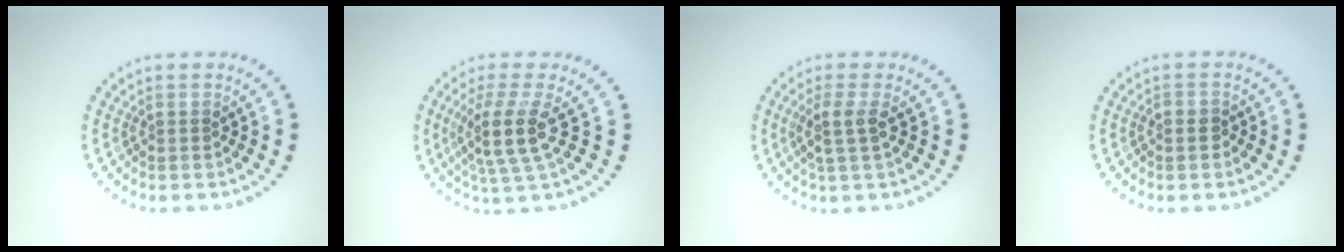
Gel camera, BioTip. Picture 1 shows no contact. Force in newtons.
{"total": 4.0, "press": 3.1, "slide": 2.5}
{"total": 2.3, "press": 1.9, "slide": 1.4}
{"total": 0.8, "press": 0.7, "slide": 0.4}